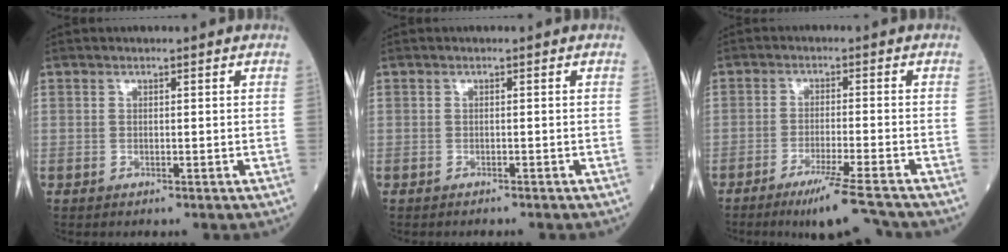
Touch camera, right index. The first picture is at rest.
{"total": 1.1, "force": [-1.0, 0.0, 0.4], "torque": [-0.008, -0.001, -0.013]}
{"total": 7.9, "force": [-6.3, -0.7, 4.7], "torque": [-0.073, -0.024, -0.107]}